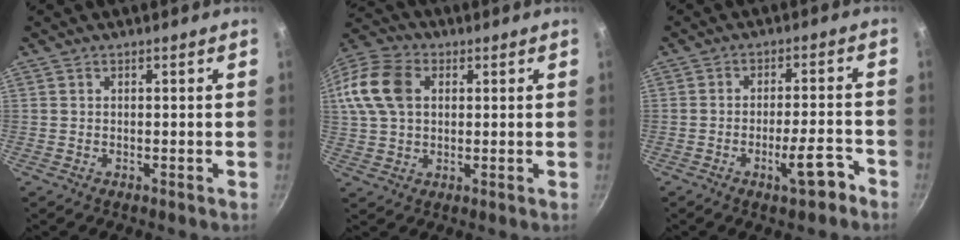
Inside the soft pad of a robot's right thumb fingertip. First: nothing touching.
{"total": 14.0, "force": [3.0, 9.9, 9.4], "torque": [-0.190, 0.020, 0.046]}
{"total": 6.8, "force": [-3.8, 1.8, 5.4], "torque": [-0.068, 0.030, -0.052]}